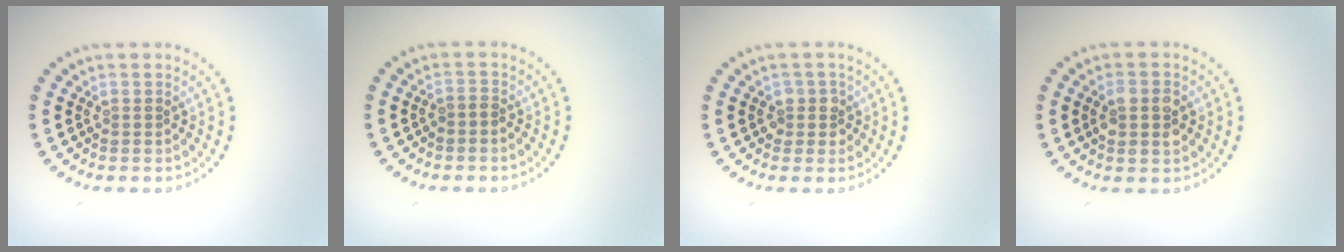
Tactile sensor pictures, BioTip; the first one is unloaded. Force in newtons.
{"total": 0.6, "press": 0.3, "slide": 0.6}
{"total": 1.8, "press": 1.6, "slide": 0.7}
{"total": 2.8, "press": 2.8, "slide": 0.2}